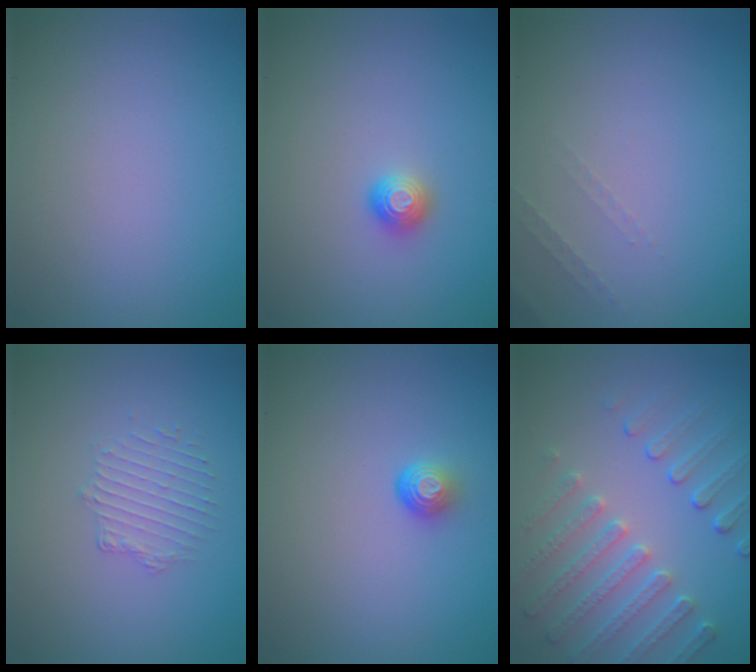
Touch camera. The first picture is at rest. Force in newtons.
{"total": 1.1, "press": 1.1, "slide": 0.1}
{"total": 0.9, "press": 0.9, "slide": 0.3}
{"total": 1.6, "press": 0.9, "slide": 1.3}
{"total": 1.5, "press": 1.0, "slide": 1.2}
{"total": 4.2, "press": 3.6, "slide": 2.1}